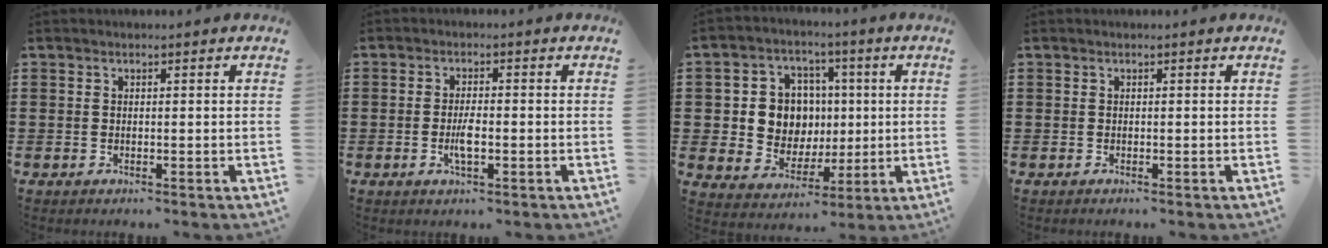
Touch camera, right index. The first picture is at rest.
{"total": 3.2, "force": [-0.8, 0.8, 3.0], "torque": [-0.066, -0.004, -0.019]}
{"total": 8.6, "force": [0.8, 7.8, 3.5], "torque": [-0.085, 0.015, 0.018]}
{"total": 0.0}